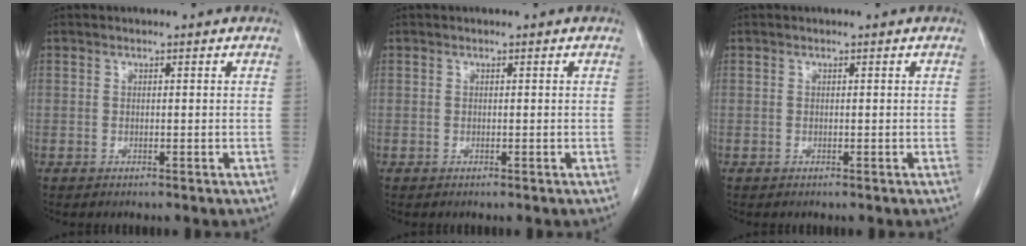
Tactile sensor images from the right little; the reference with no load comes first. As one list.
[{"total": 0.0}, {"total": 0.0}]